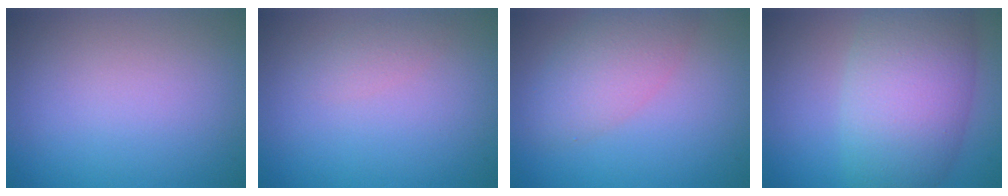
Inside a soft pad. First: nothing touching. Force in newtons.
{"total": 1.1, "press": 1.1, "slide": 0.0}
{"total": 4.2, "press": 4.2, "slide": 0.2}
{"total": 9.4, "press": 9.4, "slide": 0.3}